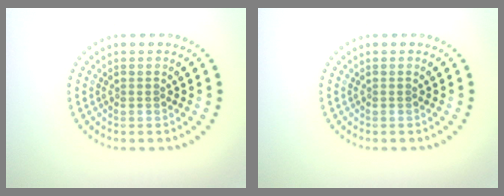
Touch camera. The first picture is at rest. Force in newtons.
{"total": 0.0}